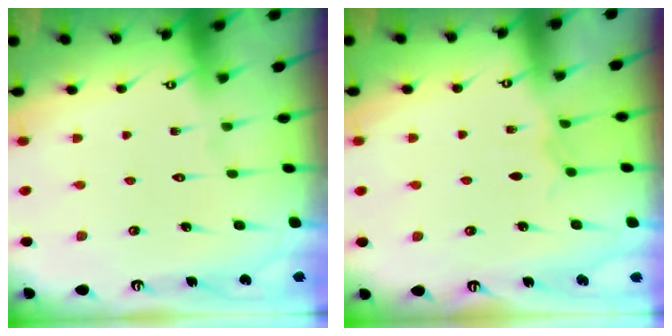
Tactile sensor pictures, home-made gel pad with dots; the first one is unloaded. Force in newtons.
{"total": 4.5, "press": 4.5, "slide": 0.6}